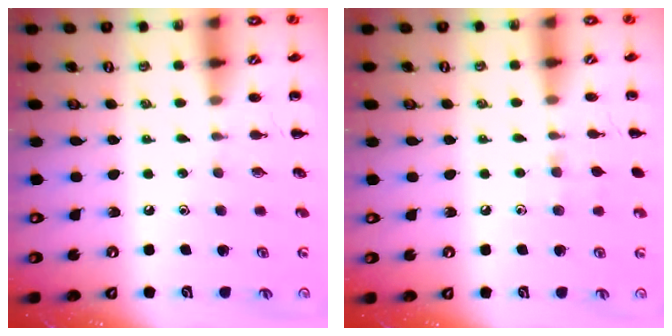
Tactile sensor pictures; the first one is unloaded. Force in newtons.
{"total": 4.9, "press": 4.6, "slide": 1.5}